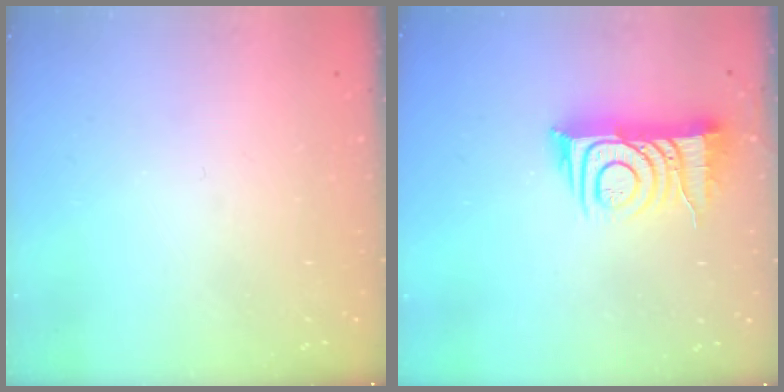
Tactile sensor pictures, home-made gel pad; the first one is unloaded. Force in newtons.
{"total": 11.9, "press": 11.9, "slide": 0.9}